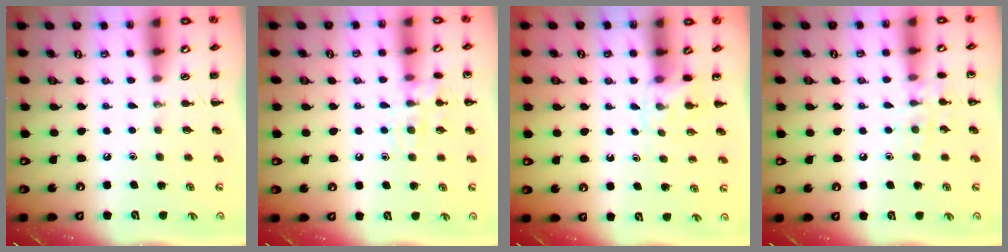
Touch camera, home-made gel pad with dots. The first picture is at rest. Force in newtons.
{"total": 9.2, "press": 9.2, "slide": 0.6}
{"total": 3.6, "press": 3.3, "slide": 1.3}
{"total": 7.3, "press": 7.2, "slide": 1.6}